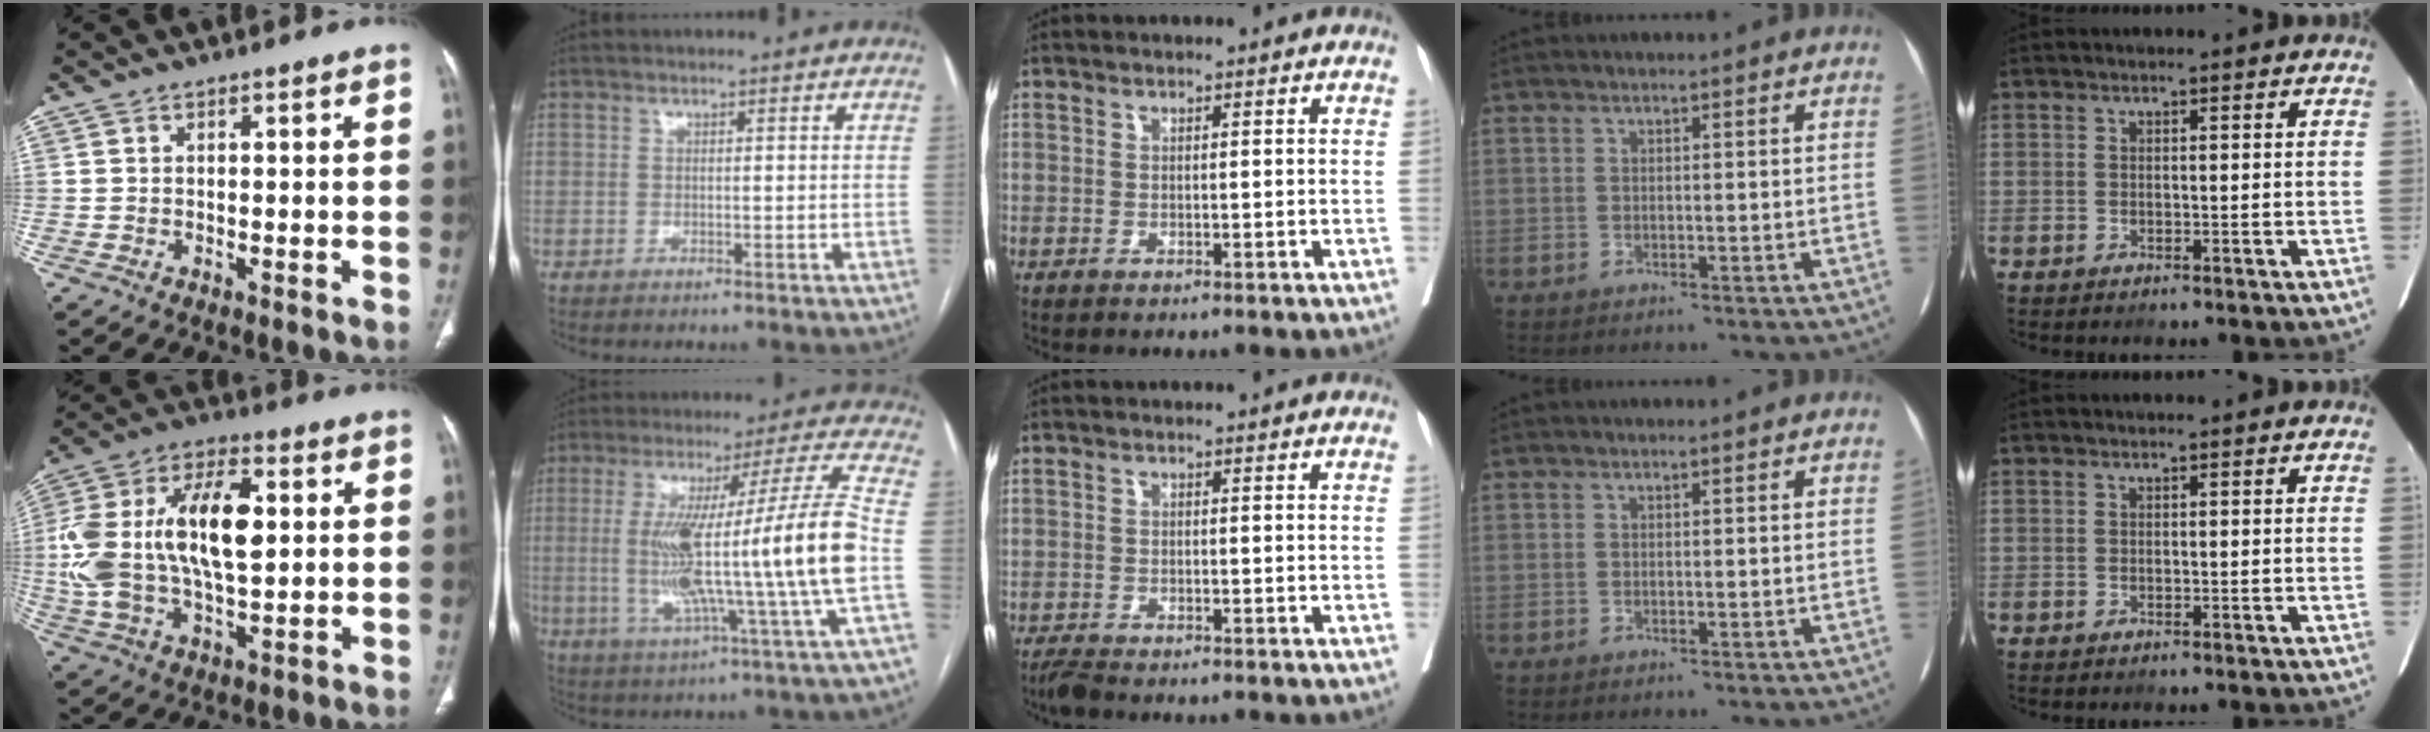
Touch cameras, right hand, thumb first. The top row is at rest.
{"thumb": {"total": 21.8, "force": [2.1, 11.1, 18.6], "torque": [-0.370, 0.017, 0.036]}, "index": {"total": 20.6, "force": [-1.9, -1.7, 20.4], "torque": [-0.343, 0.001, -0.043]}, "middle": {"total": 2.1, "force": [-2.0, 0.1, 0.8], "torque": [-0.017, -0.007, -0.036]}}